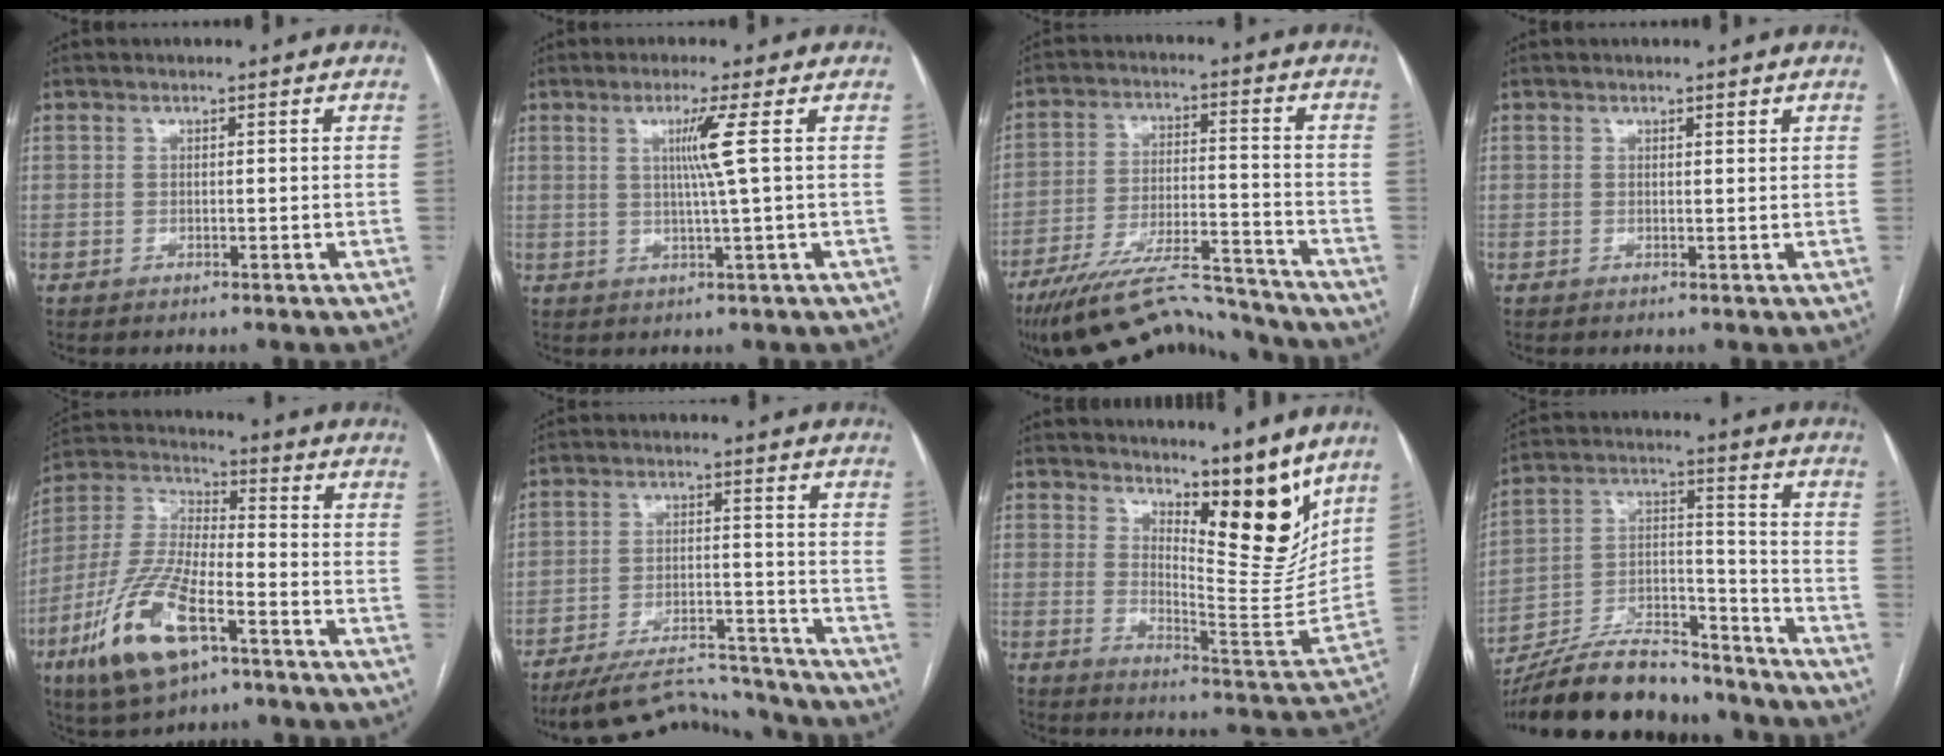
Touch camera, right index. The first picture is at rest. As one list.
[{"total": 4.4, "force": [1.0, -1.6, 4.0], "torque": [-0.077, -0.004, 0.021]}, {"total": 17.4, "force": [-15.9, 2.4, 6.6], "torque": [-0.122, 0.009, -0.259]}, {"total": 0.8, "force": [0.6, 0.1, 0.4], "torque": [-0.007, 0.001, 0.008]}, {"total": 16.1, "force": [-8.0, 4.9, 13.0], "torque": [-0.282, -0.015, -0.146]}, {"total": 13.2, "force": [-12.8, 1.8, 2.6], "torque": [-0.038, 0.018, -0.196]}, {"total": 13.5, "force": [10.0, 3.5, 8.4], "torque": [-0.114, -0.031, 0.155]}, {"total": 21.0, "force": [-18.6, 5.1, 8.3], "torque": [-0.165, 0.014, -0.310]}]